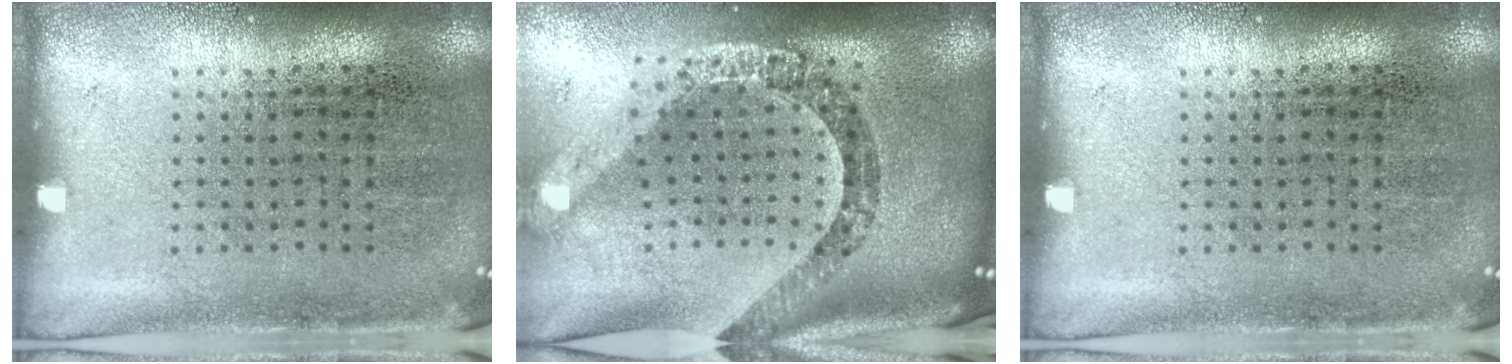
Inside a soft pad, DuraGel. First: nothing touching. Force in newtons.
{"total": 2.6, "press": 2.0, "slide": 1.6}
{"total": 0.0}